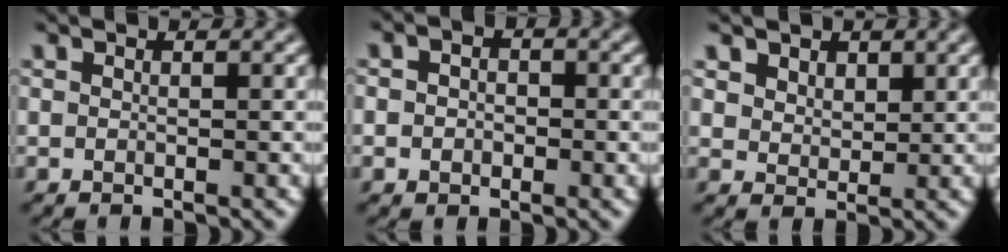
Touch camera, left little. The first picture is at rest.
{"total": 2.7, "force": [-0.1, 2.2, 1.6], "torque": [-0.013, 0.007, -0.025]}
{"total": 3.3, "force": [2.0, 2.2, 1.3], "torque": [-0.055, -0.009, 0.046]}